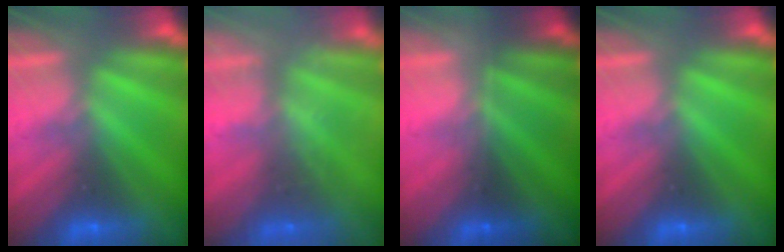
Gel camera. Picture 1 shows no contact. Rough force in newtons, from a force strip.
{"total": 2.3}
{"total": 1.6}
{"total": 0.0}